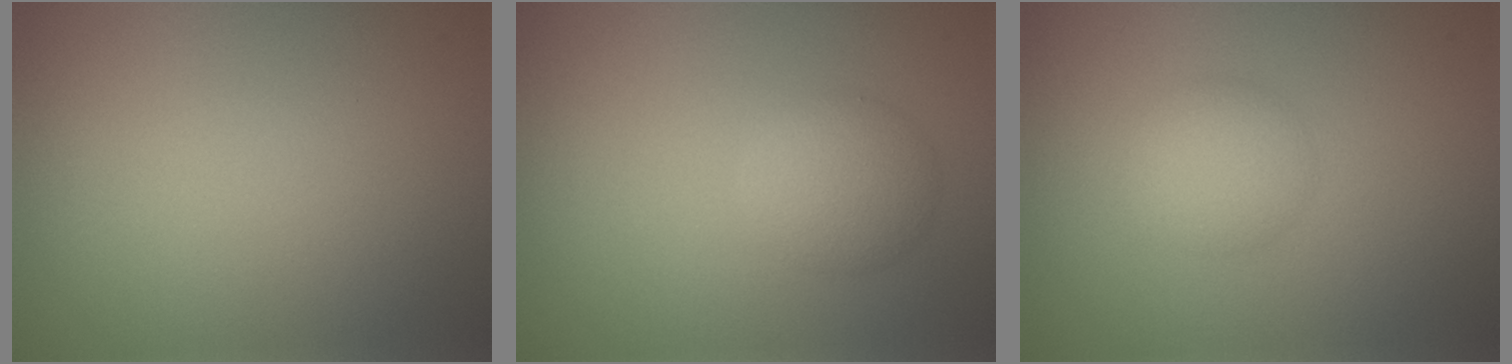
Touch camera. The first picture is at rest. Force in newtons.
{"total": 2.7, "press": 2.7, "slide": 0.1}
{"total": 2.4, "press": 2.4, "slide": 0.0}